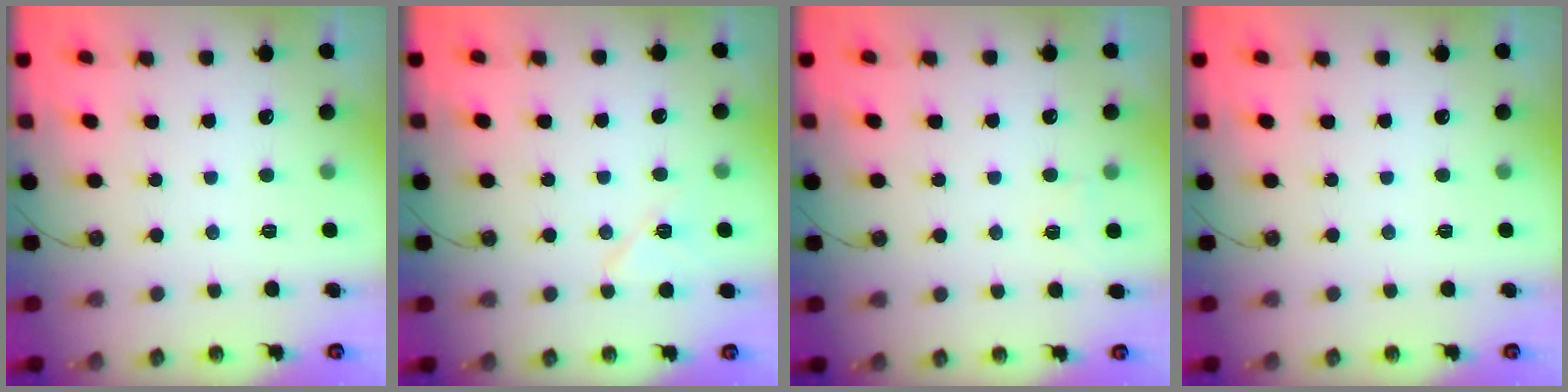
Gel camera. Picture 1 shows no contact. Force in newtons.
{"total": 7.4, "press": 7.3, "slide": 1.2}
{"total": 3.2, "press": 3.2, "slide": 0.7}
{"total": 0.0}